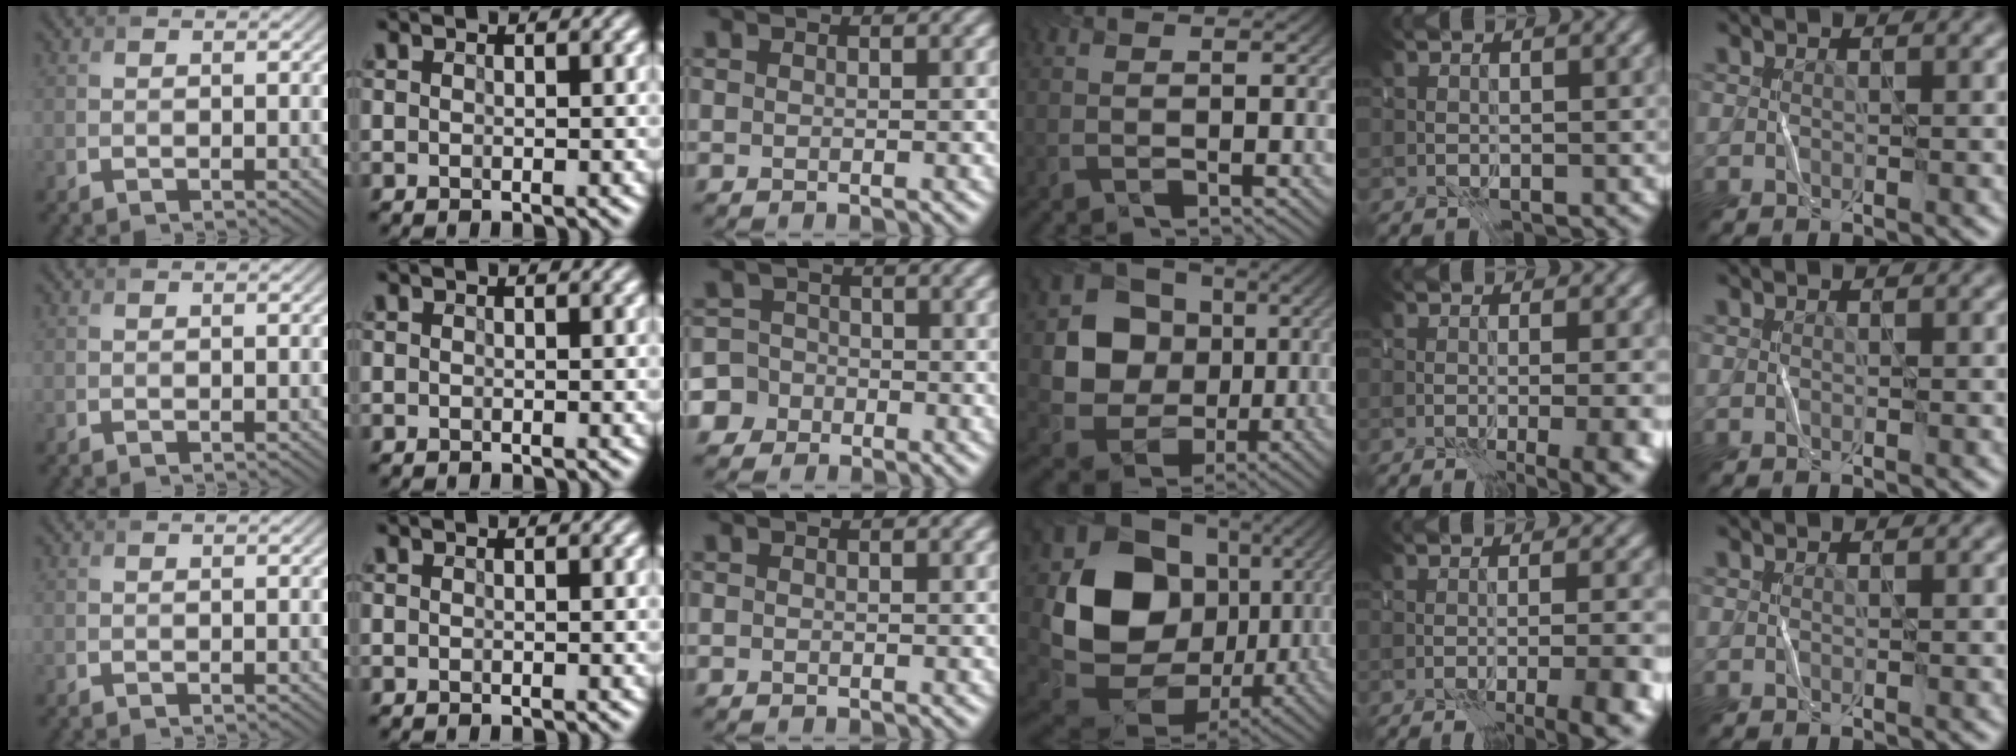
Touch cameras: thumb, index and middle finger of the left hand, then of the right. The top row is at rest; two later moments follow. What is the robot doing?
{"motion": "fold", "object": "receipt paper"}